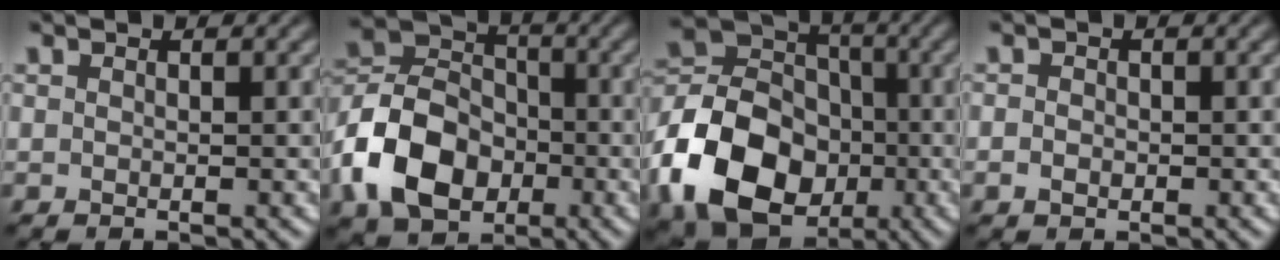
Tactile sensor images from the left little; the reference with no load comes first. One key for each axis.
{"total": 8.9, "fx": -3.3, "fy": 6.4, "fz": 5.3, "tx": -0.101, "ty": 0.008, "tz": -0.077}
{"total": 12.9, "fx": -4.5, "fy": 9.8, "fz": 7.1, "tx": -0.158, "ty": -0.003, "tz": -0.088}
{"total": 1.3, "fx": -0.2, "fy": 1.1, "fz": 0.7, "tx": -0.003, "ty": 0.006, "tz": -0.008}